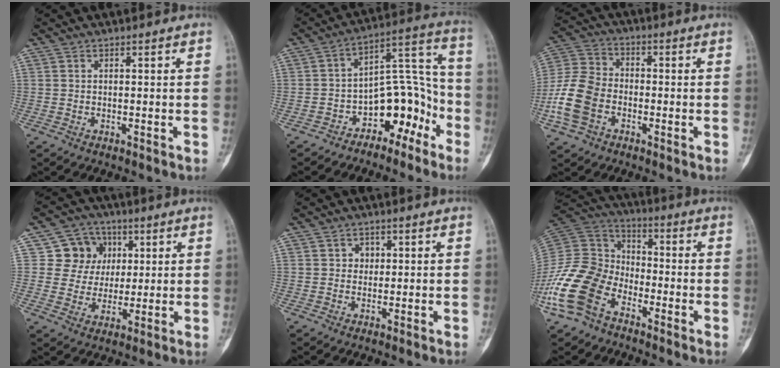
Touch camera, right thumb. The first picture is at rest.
{"total": 12.0, "force": [-6.5, 7.3, 6.9], "torque": [-0.048, 0.113, -0.103]}
{"total": 12.2, "force": [-3.7, 8.9, 7.6], "torque": [-0.161, 0.026, -0.079]}
{"total": 9.5, "force": [2.9, 8.7, 2.4], "torque": [0.005, -0.001, 0.047]}
{"total": 2.3, "force": [0.6, 2.0, 0.8], "torque": [0.002, 0.001, 0.006]}
{"total": 17.6, "force": [-8.7, 11.7, 9.9], "torque": [-0.198, 0.056, -0.179]}